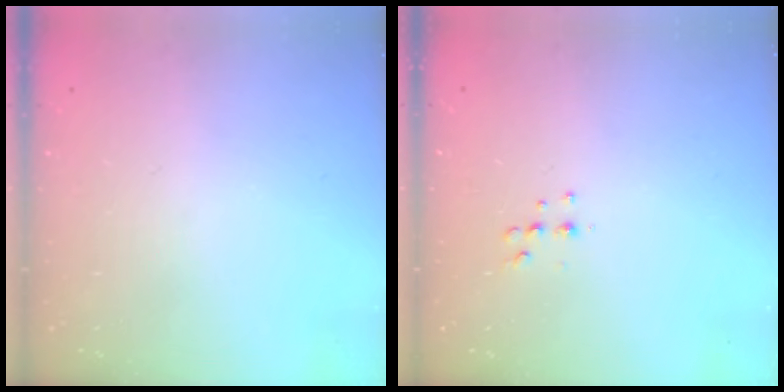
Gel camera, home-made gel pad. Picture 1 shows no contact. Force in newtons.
{"total": 4.9, "press": 4.8, "slide": 1.1}